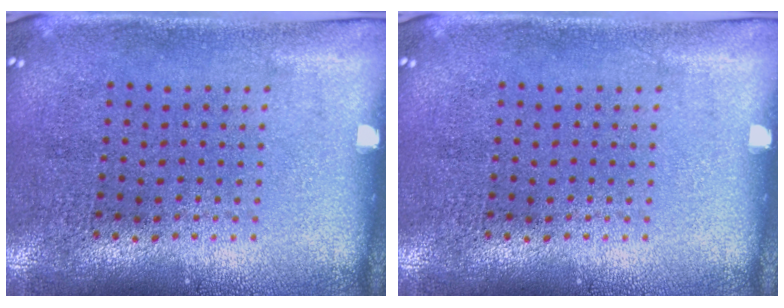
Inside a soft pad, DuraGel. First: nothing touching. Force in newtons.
{"total": 0.0}